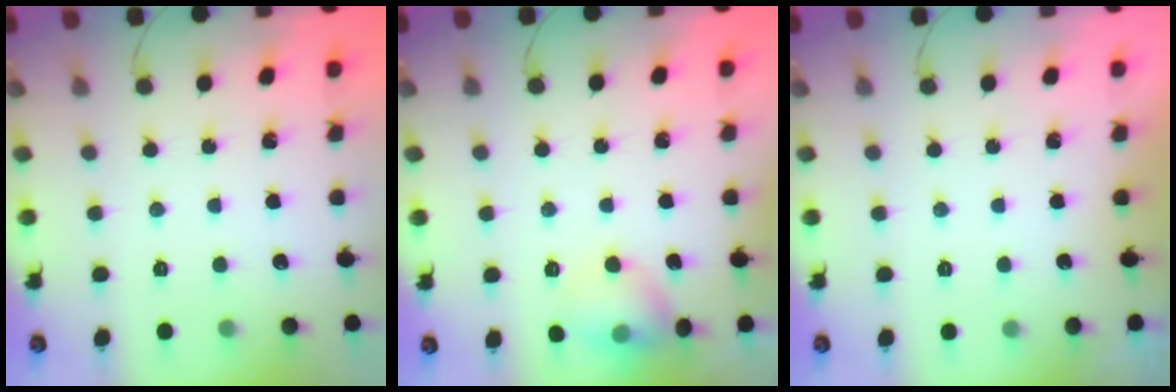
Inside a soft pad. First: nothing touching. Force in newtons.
{"total": 9.3, "press": 9.1, "slide": 1.9}
{"total": 0.0}